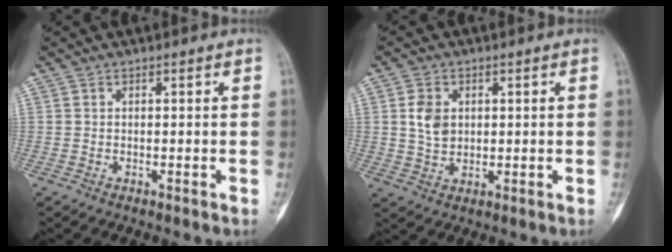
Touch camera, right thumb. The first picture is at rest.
{"total": 5.2, "force": [1.1, 3.8, 3.3], "torque": [-0.048, -0.006, 0.024]}